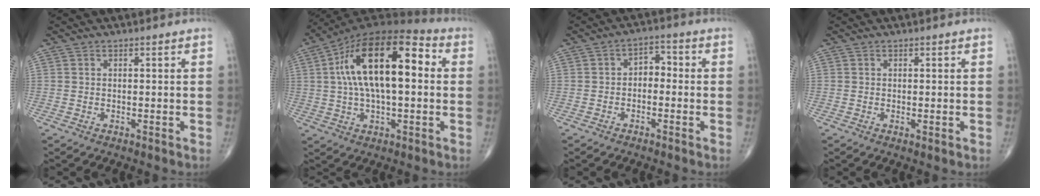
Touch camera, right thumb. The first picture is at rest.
{"total": 20.9, "force": [3.4, 9.5, 18.3], "torque": [-0.312, 0.031, 0.044]}
{"total": 4.0, "force": [-0.6, 2.7, 2.8], "torque": [-0.026, 0.022, -0.023]}
{"total": 0.8, "force": [0.0, 0.1, 0.8], "torque": [-0.013, -0.003, -0.001]}